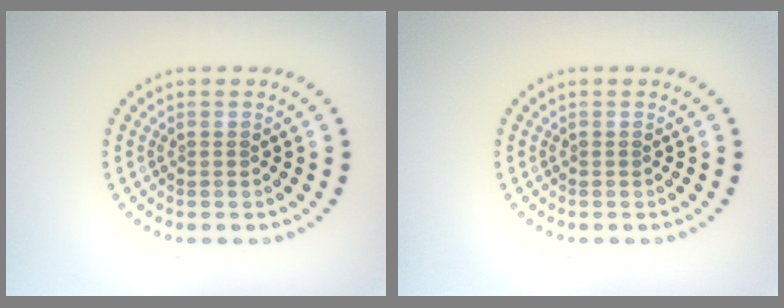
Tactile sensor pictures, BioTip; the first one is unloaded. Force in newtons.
{"total": 0.0}